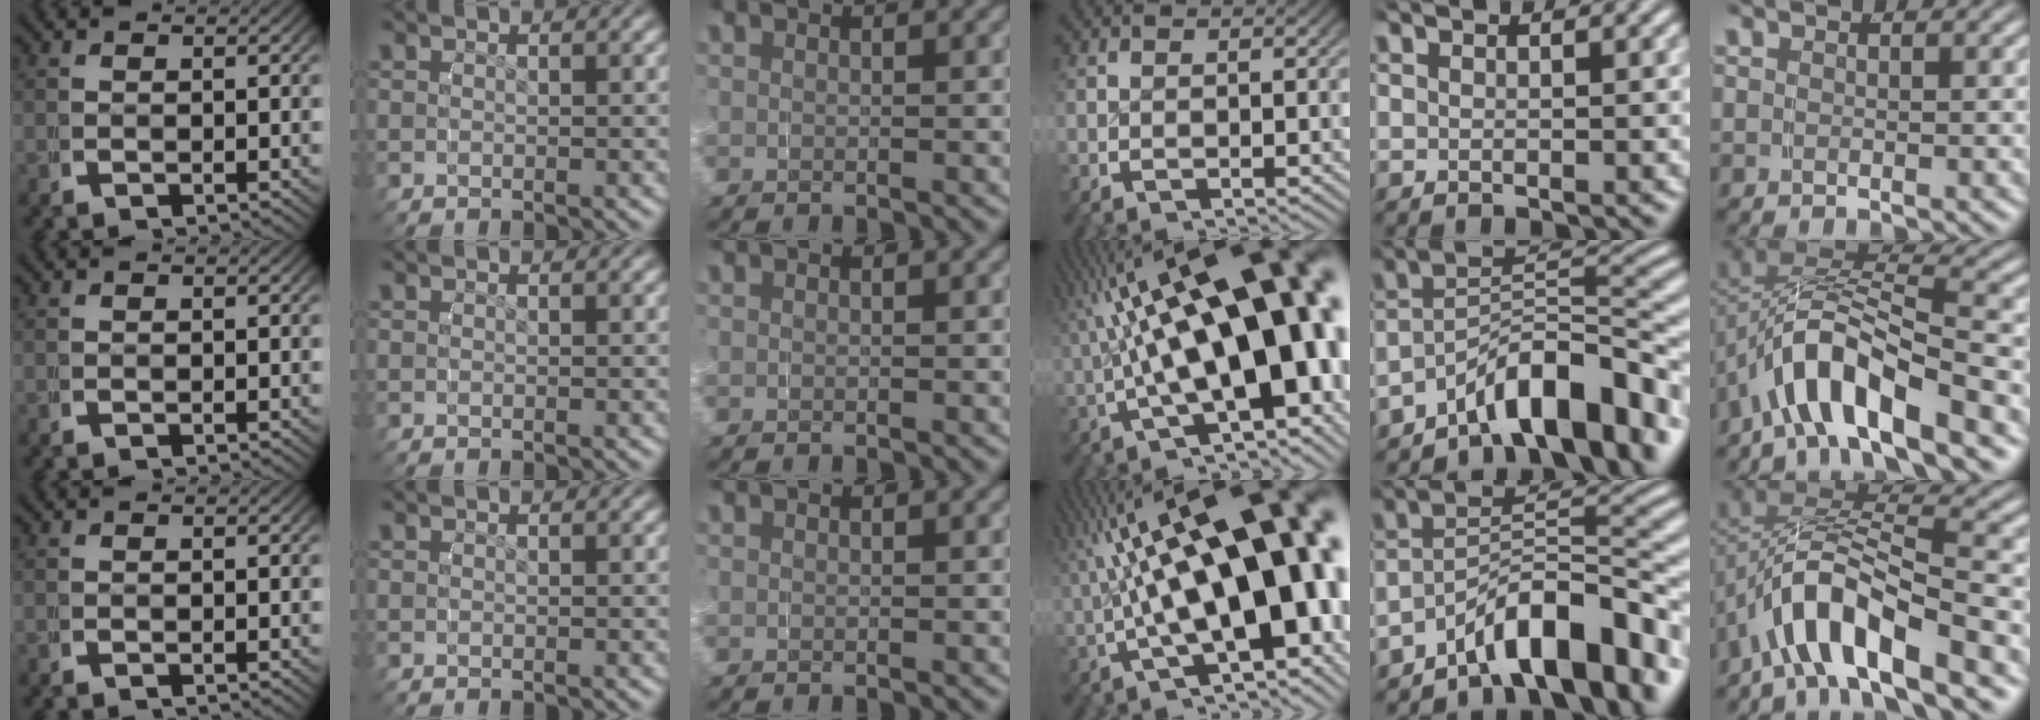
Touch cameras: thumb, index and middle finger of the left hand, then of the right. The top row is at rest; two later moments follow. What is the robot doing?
{"motion": "grasp_and_lifting", "object": "water bottle"}